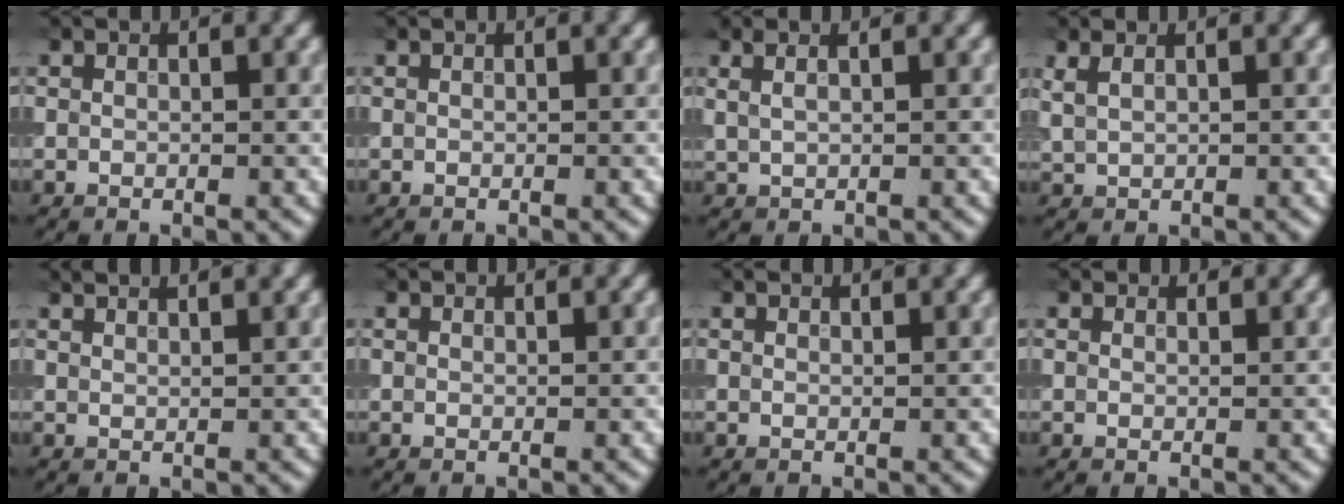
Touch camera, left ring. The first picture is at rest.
{"total": 0.0}
{"total": 2.1, "force": [1.3, 0.7, 1.6], "torque": [-0.027, 0.004, 0.013]}
{"total": 1.2, "force": [0.7, 0.3, 0.9], "torque": [-0.026, 0.003, 0.019]}
{"total": 2.5, "force": [2.3, 0.3, 1.0], "torque": [-0.009, 0.012, 0.022]}
{"total": 0.6, "force": [0.5, 0.2, 0.1], "torque": [-0.004, 0.001, 0.009]}
{"total": 1.1, "force": [1.1, 0.2, 0.2], "torque": [-0.013, 0.005, 0.020]}
{"total": 1.8, "force": [1.6, 0.7, 0.4], "torque": [-0.019, 0.002, 0.026]}